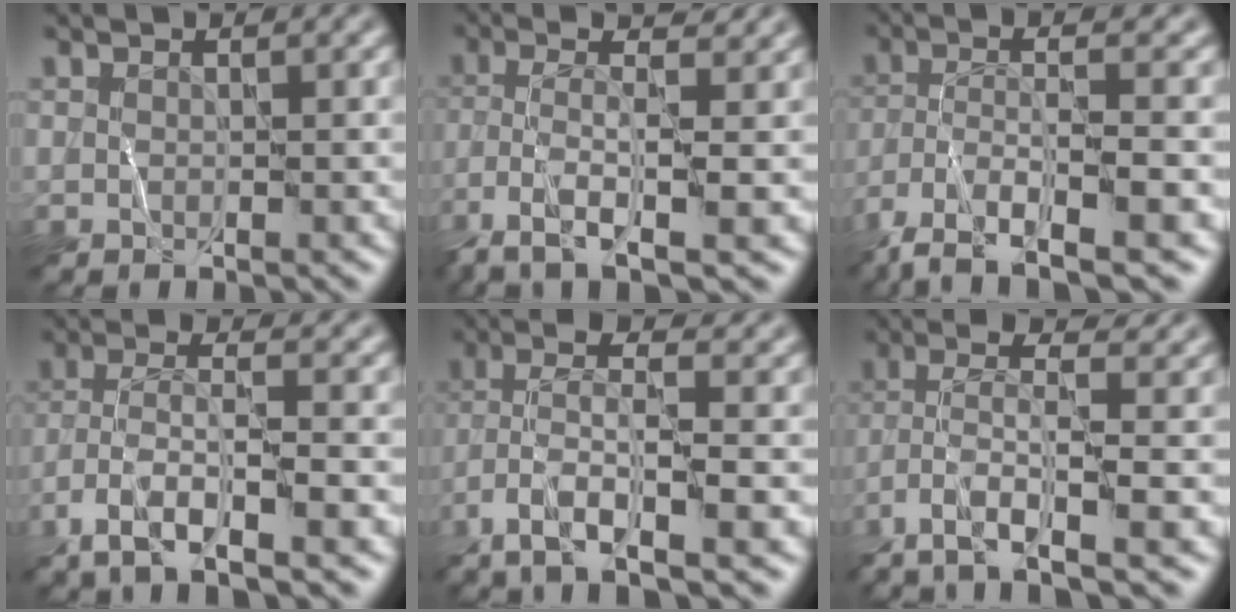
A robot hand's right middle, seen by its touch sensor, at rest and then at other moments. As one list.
[{"total": 6.5, "force": [-2.7, 1.5, 5.7], "torque": [-0.115, 0.015, -0.057]}, {"total": 8.2, "force": [-5.1, 1.6, 6.2], "torque": [-0.108, -0.004, -0.098]}, {"total": 7.6, "force": [-4.6, 1.7, 5.8], "torque": [-0.112, -0.002, -0.088]}, {"total": 7.9, "force": [-3.3, 2.1, 6.8], "torque": [-0.141, 0.009, -0.066]}, {"total": 7.6, "force": [-3.3, 1.9, 6.5], "torque": [-0.131, 0.012, -0.068]}]